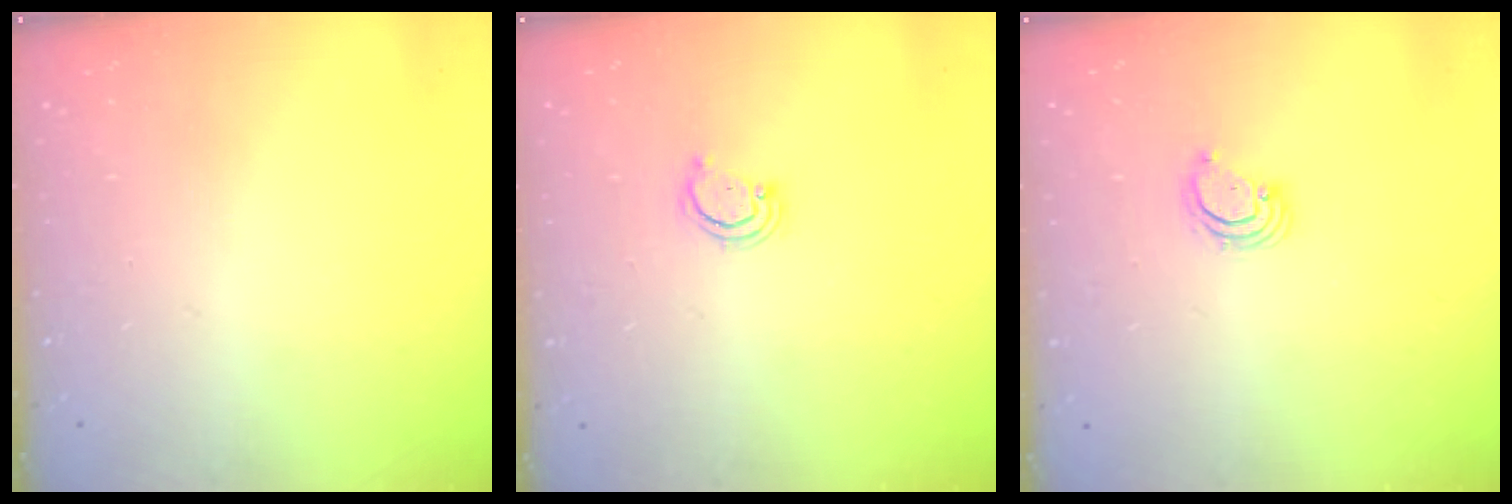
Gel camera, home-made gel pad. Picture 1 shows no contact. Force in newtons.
{"total": 2.5, "press": 2.4, "slide": 0.2}
{"total": 3.0, "press": 3.0, "slide": 0.2}